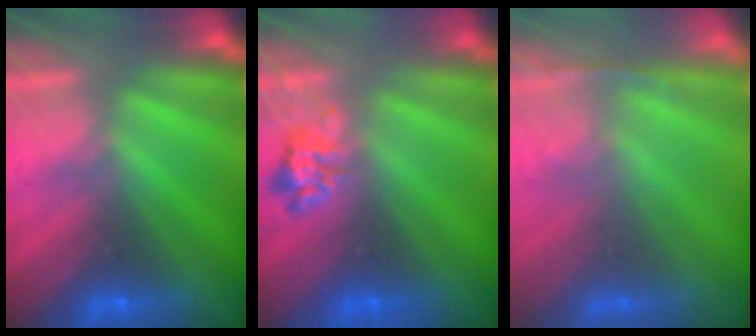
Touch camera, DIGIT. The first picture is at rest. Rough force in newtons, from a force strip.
{"total": 2.3}
{"total": 1.2}